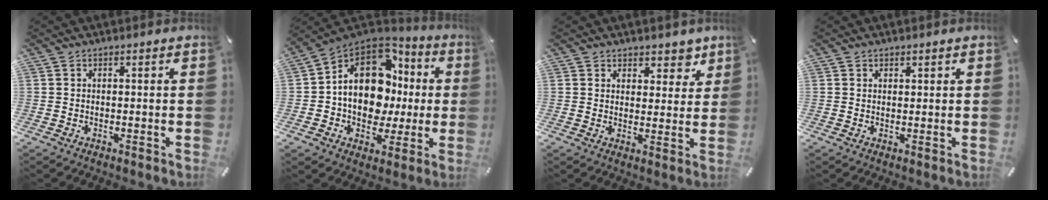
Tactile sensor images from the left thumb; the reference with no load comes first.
{"total": 17.1, "force": [1.7, 12.9, 11.1], "torque": [-0.189, -0.007, 0.032]}
{"total": 6.2, "force": [4.3, 4.2, 1.4], "torque": [0.010, -0.033, 0.069]}
{"total": 1.0, "force": [0.6, 0.7, 0.1], "torque": [0.005, -0.002, 0.011]}